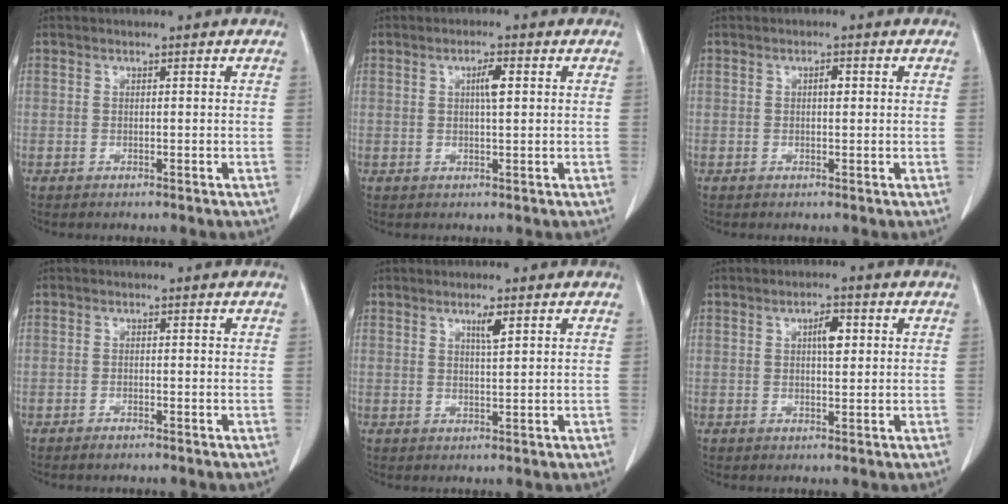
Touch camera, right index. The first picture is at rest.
{"total": 2.7, "force": [0.7, 0.4, 2.5], "torque": [-0.046, 0.003, 0.013]}
{"total": 1.2, "force": [0.2, 0.5, 1.0], "torque": [-0.015, 0.003, 0.003]}
{"total": 0.9, "force": [-0.7, 0.2, 0.4], "torque": [-0.010, 0.000, -0.007]}
{"total": 2.3, "force": [1.2, 0.2, 1.9], "torque": [-0.035, -0.003, 0.023]}
{"total": 3.2, "force": [0.9, 1.1, 2.9], "torque": [-0.048, 0.005, 0.015]}